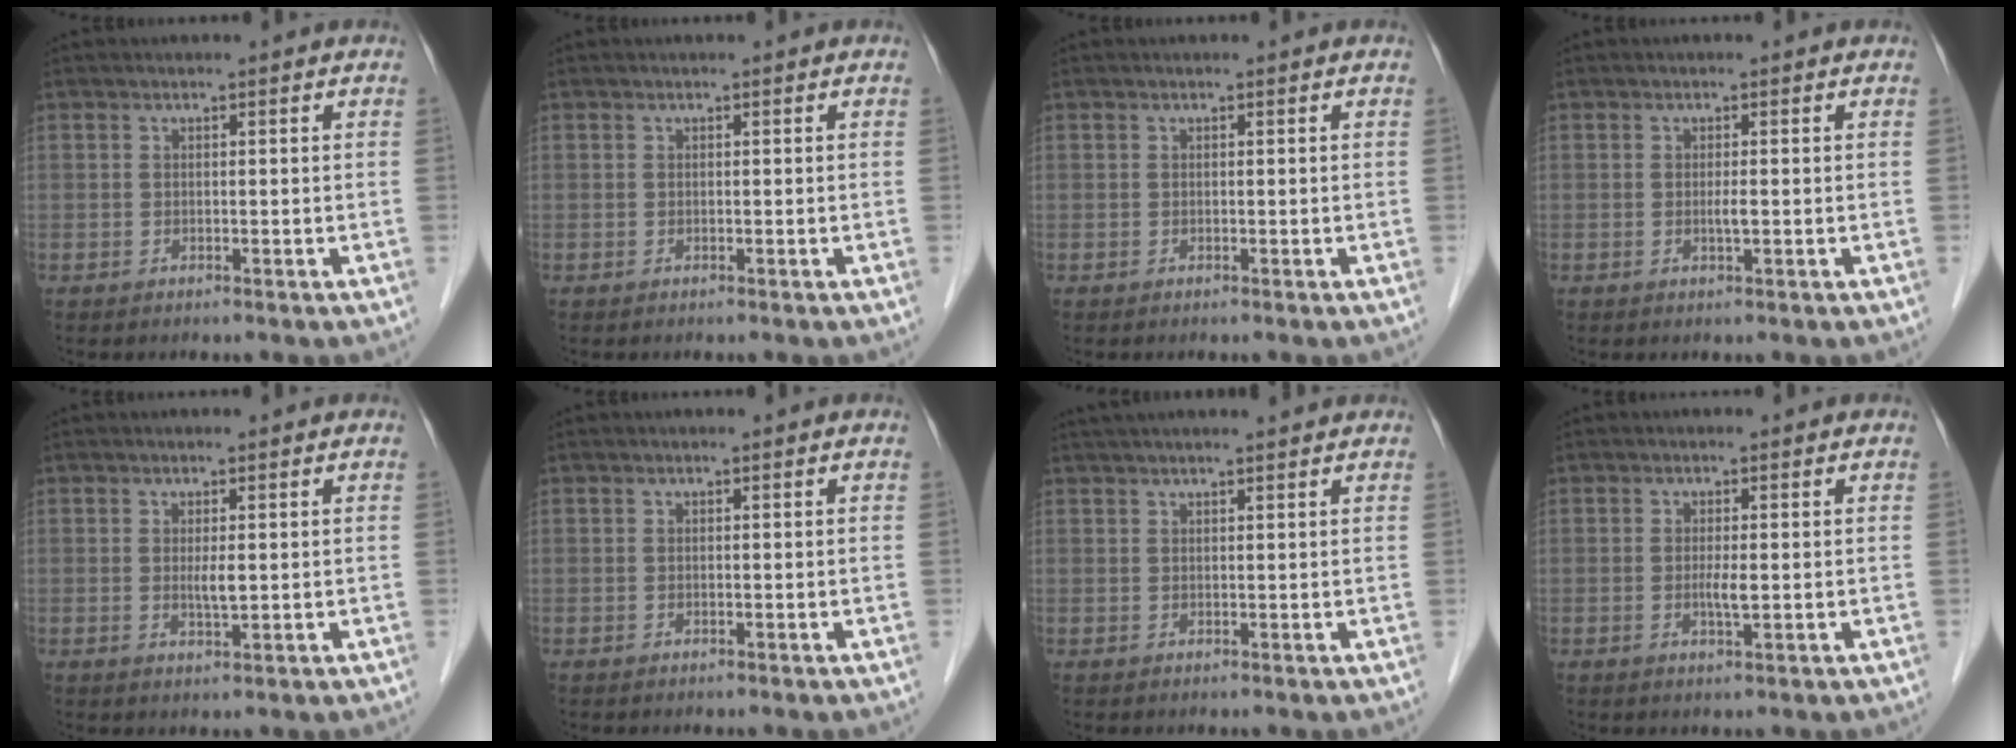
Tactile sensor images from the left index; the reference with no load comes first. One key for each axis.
{"total": 0.0}
{"total": 0.0}
{"total": 1.1, "fx": -0.2, "fy": 0.0, "fz": 1.1, "tx": -0.022, "ty": -0.003, "tz": -0.003}
{"total": 2.1, "fx": 0.2, "fy": 0.4, "fz": 2.0, "tx": -0.040, "ty": -0.005, "tz": 0.006}
{"total": 0.0}
{"total": 8.3, "fx": 7.4, "fy": 0.4, "fz": 3.8, "tx": -0.057, "ty": 0.035, "tz": 0.099}
{"total": 2.1, "fx": -0.2, "fy": 0.3, "fz": 2.0, "tx": -0.043, "ty": -0.003, "tz": -0.002}